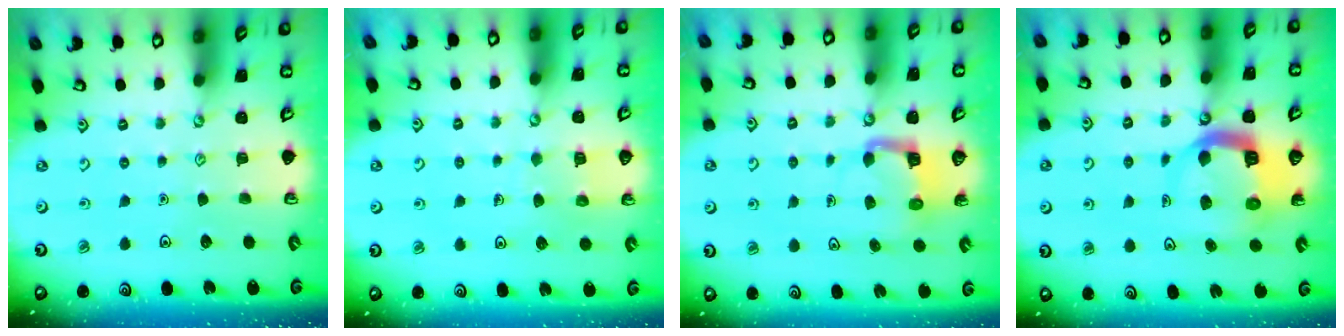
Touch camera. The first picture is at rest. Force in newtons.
{"total": 6.0, "press": 6.0, "slide": 0.3}
{"total": 4.8, "press": 4.8, "slide": 0.5}
{"total": 8.7, "press": 8.6, "slide": 1.3}